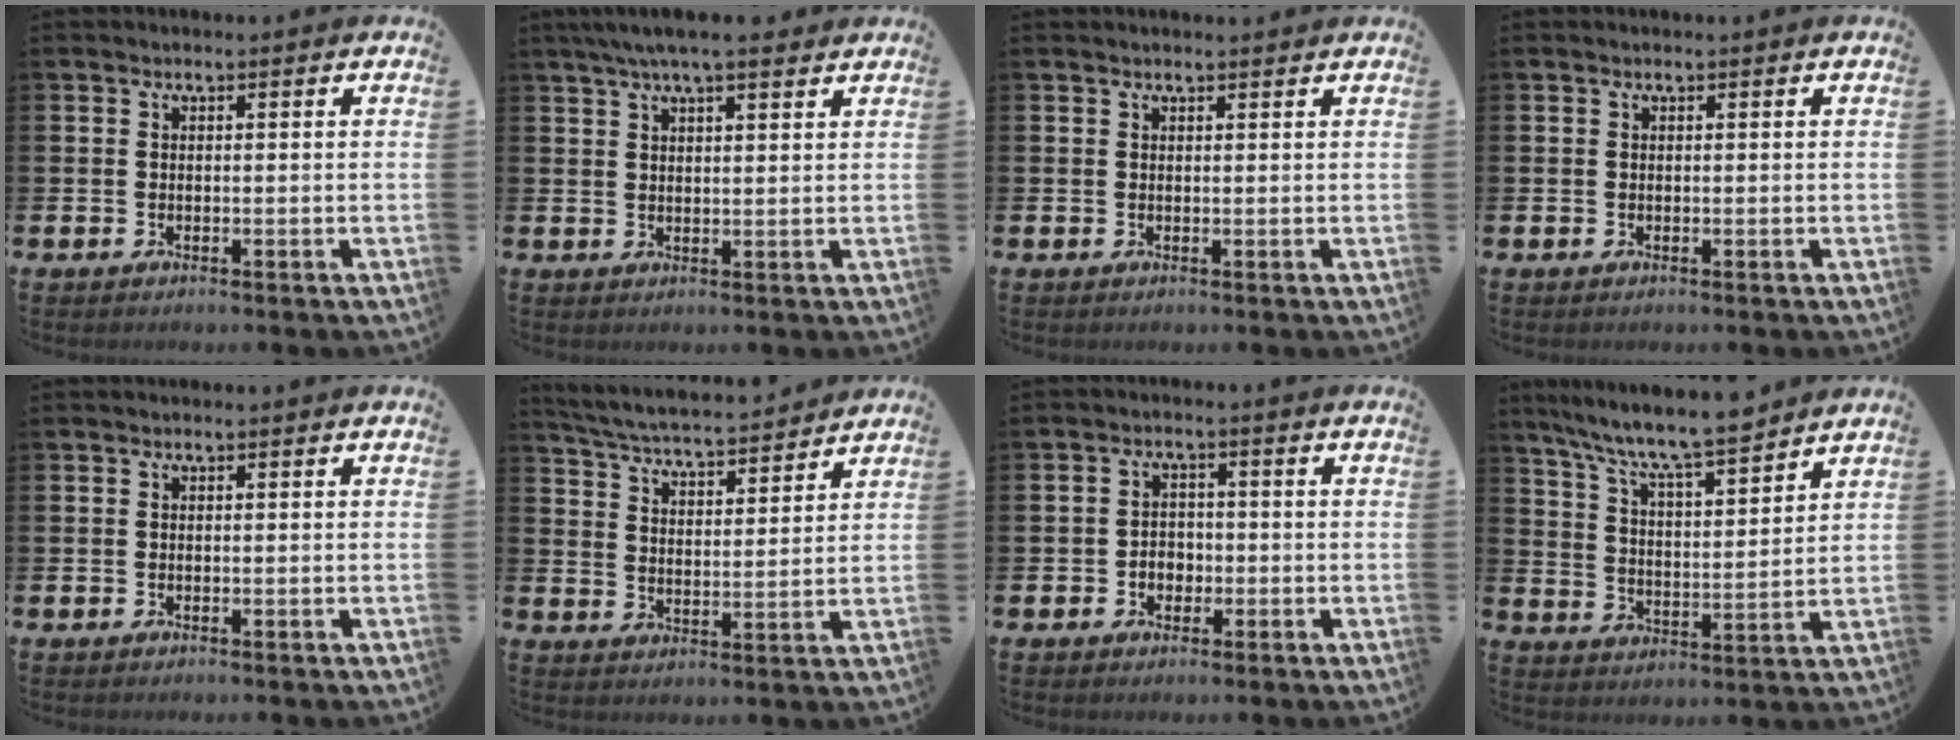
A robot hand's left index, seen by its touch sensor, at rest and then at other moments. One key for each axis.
{"total": 5.5, "fx": 4.6, "fy": 0.8, "fz": 2.9, "tx": -0.059, "ty": -0.007, "tz": 0.081}
{"total": 0.7, "fx": 0.7, "fy": 0.0, "fz": 0.2, "tx": 0.003, "ty": -0.003, "tz": 0.011}
{"total": 0.0}
{"total": 0.0}
{"total": 5.4, "fx": 5.3, "fy": 0.4, "fz": 1.1, "tx": -0.050, "ty": -0.038, "tz": 0.092}
{"total": 2.7, "fx": -0.9, "fy": 2.2, "fz": 1.2, "tx": -0.019, "ty": 0.002, "tz": -0.023}
{"total": 9.1, "fx": 8.5, "fy": 0.7, "fz": 3.1, "tx": -0.091, "ty": -0.055, "tz": 0.150}